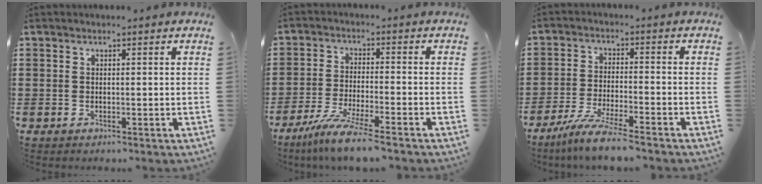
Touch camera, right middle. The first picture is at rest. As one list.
[{"total": 7.0, "force": [-5.8, -0.2, 3.9], "torque": [-0.085, -0.020, -0.111]}, {"total": 6.5, "force": [-5.6, -0.3, 3.3], "torque": [-0.078, -0.019, -0.109]}]